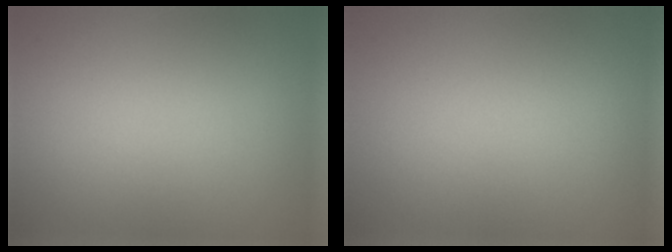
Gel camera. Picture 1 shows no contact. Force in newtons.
{"total": 0.0}